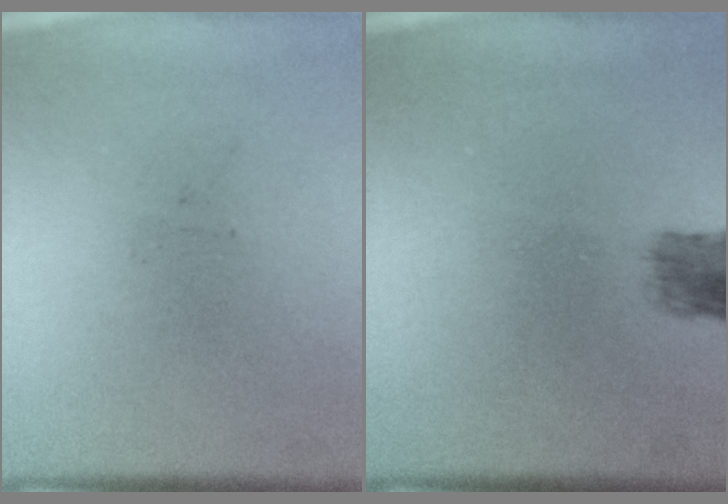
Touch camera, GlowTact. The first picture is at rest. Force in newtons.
{"total": 2.9}